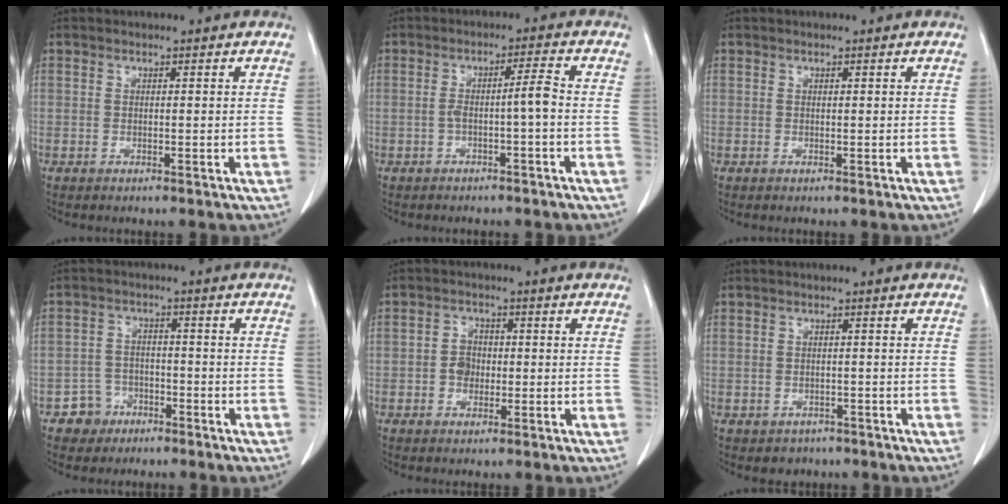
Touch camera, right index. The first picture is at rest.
{"total": 3.6, "force": [-0.9, -0.1, 3.5], "torque": [-0.061, 0.014, -0.013]}
{"total": 0.0}
{"total": 4.4, "force": [-2.7, 3.5, 0.0], "torque": [0.006, 0.015, -0.044]}
{"total": 2.9, "force": [-0.5, 2.4, 1.6], "torque": [-0.026, 0.008, -0.011]}
{"total": 2.4, "force": [-1.5, 1.9, 0.0], "torque": [-0.004, 0.008, -0.019]}